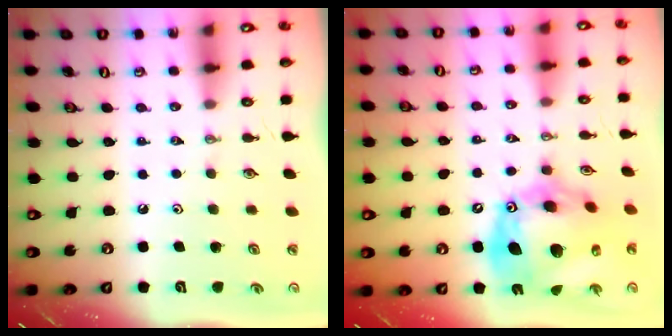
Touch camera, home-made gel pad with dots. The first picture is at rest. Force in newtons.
{"total": 22.8, "press": 22.7, "slide": 2.3}